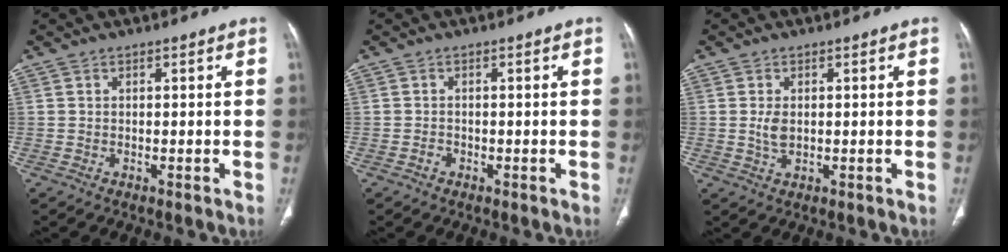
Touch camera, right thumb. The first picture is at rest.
{"total": 0.9, "force": [-0.5, 0.6, 0.3], "torque": [-0.003, 0.004, -0.013]}
{"total": 2.7, "force": [0.2, 1.6, 2.2], "torque": [-0.047, -0.005, 0.006]}